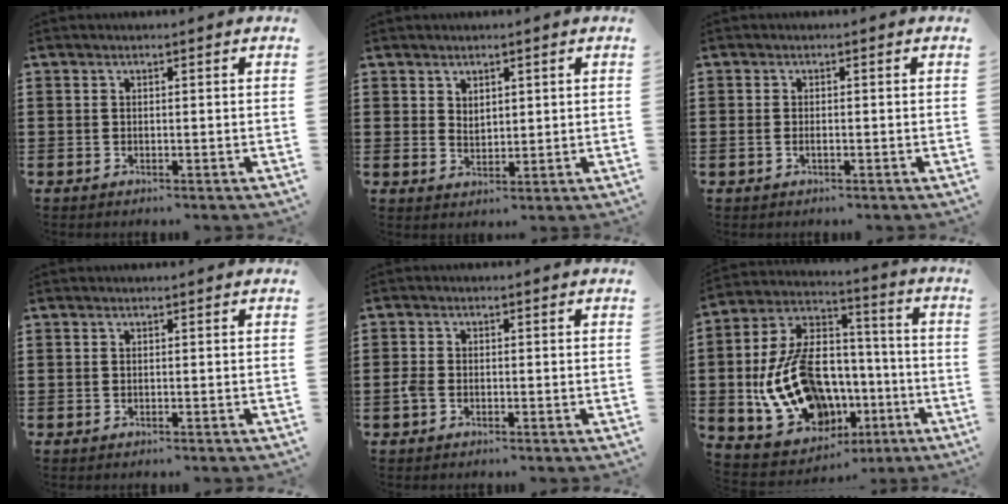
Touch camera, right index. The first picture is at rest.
{"total": 2.2, "force": [1.9, 1.1, 0.2], "torque": [-0.007, 0.005, 0.038]}
{"total": 1.0, "force": [-0.3, 0.5, 0.9], "torque": [-0.017, -0.001, -0.006]}
{"total": 0.0}
{"total": 1.8, "force": [-0.8, 1.1, 1.2], "torque": [-0.040, -0.006, -0.019]}
{"total": 17.7, "force": [-3.7, 12.4, 12.0], "torque": [-0.282, 0.004, -0.061]}